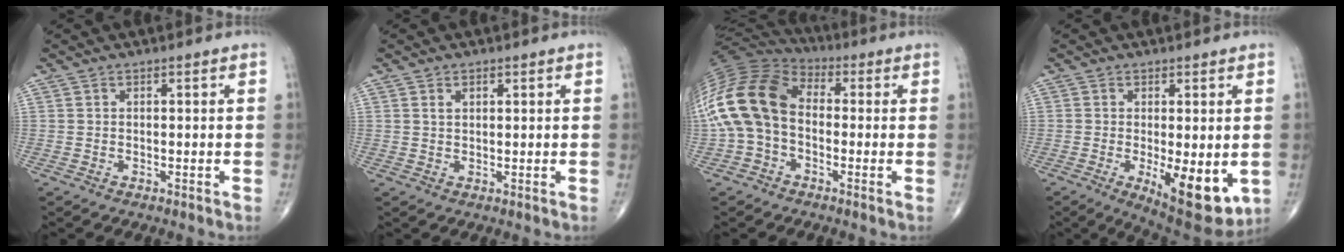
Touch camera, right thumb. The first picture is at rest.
{"total": 1.6, "force": [0.8, 0.9, 1.0], "torque": [-0.019, -0.001, 0.017]}
{"total": 17.7, "force": [-1.2, 12.1, 12.9], "torque": [-0.272, 0.043, -0.033]}
{"total": 12.4, "force": [-2.7, 4.6, 11.3], "torque": [-0.148, -0.026, -0.024]}